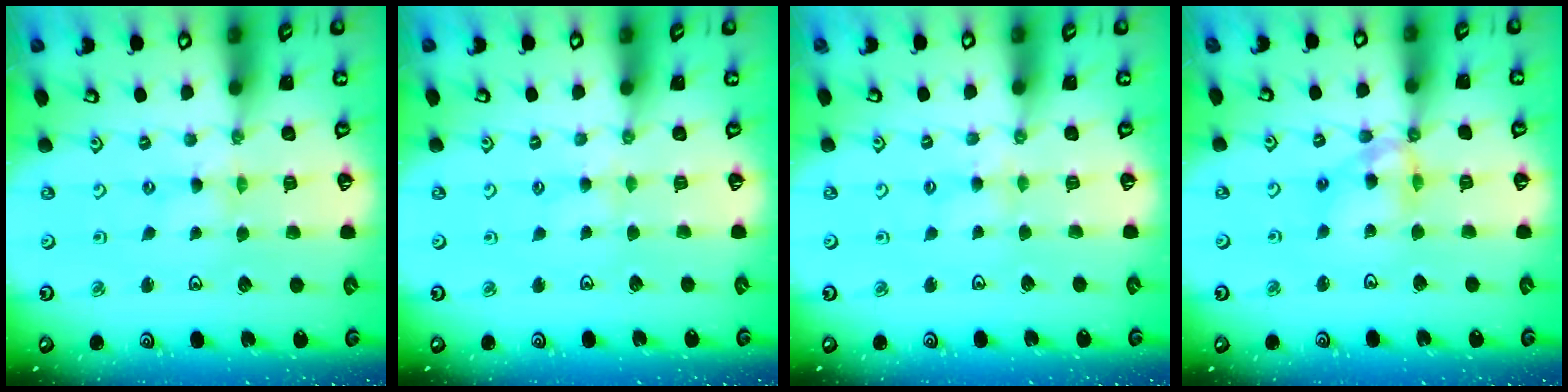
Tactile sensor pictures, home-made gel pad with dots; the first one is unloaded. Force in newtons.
{"total": 1.9, "press": 1.9, "slide": 0.3}
{"total": 2.6, "press": 2.6, "slide": 0.5}
{"total": 11.6, "press": 11.5, "slide": 1.4}